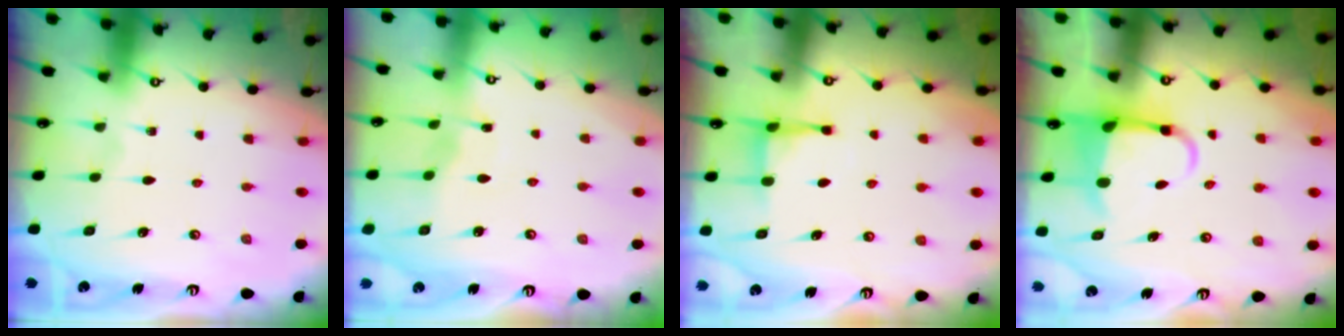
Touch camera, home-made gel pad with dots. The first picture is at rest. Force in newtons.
{"total": 3.0, "press": 3.0, "slide": 0.3}
{"total": 3.1, "press": 3.1, "slide": 0.6}
{"total": 4.8, "press": 4.7, "slide": 1.2}